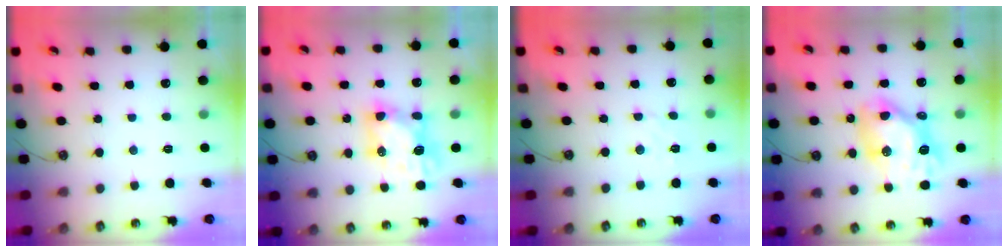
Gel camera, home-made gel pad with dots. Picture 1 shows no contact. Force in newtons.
{"total": 6.7, "press": 6.7, "slide": 0.4}
{"total": 3.5, "press": 3.4, "slide": 0.6}
{"total": 13.4, "press": 13.3, "slide": 1.6}